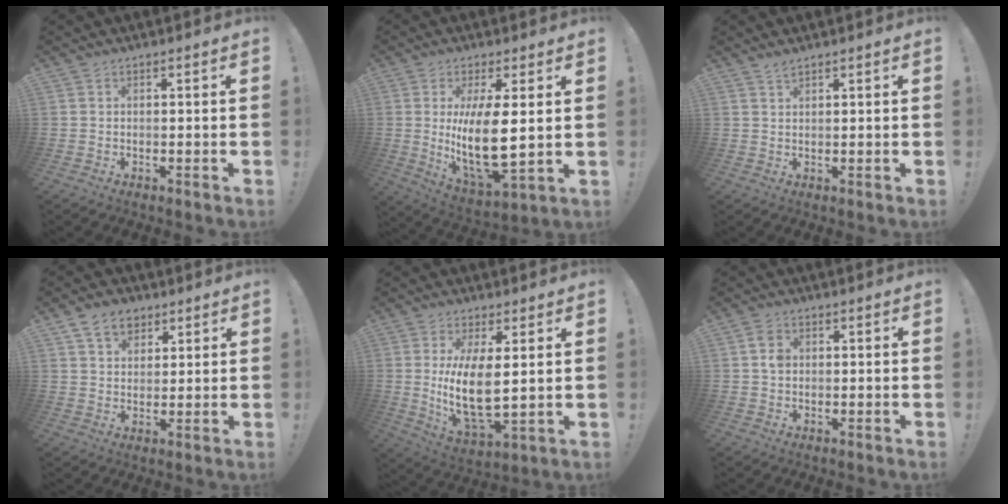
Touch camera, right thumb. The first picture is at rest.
{"total": 15.7, "force": [1.7, 5.6, 14.6], "torque": [-0.275, -0.033, 0.027]}
{"total": 1.6, "force": [1.4, 0.3, 0.7], "torque": [0.000, -0.010, 0.022]}
{"total": 8.6, "force": [4.8, 6.2, 3.6], "torque": [-0.054, -0.017, 0.094]}
{"total": 13.1, "force": [2.2, 5.1, 11.9], "torque": [-0.234, -0.033, 0.036]}
{"total": 3.5, "force": [0.5, 2.5, 2.4], "torque": [-0.032, 0.001, 0.007]}